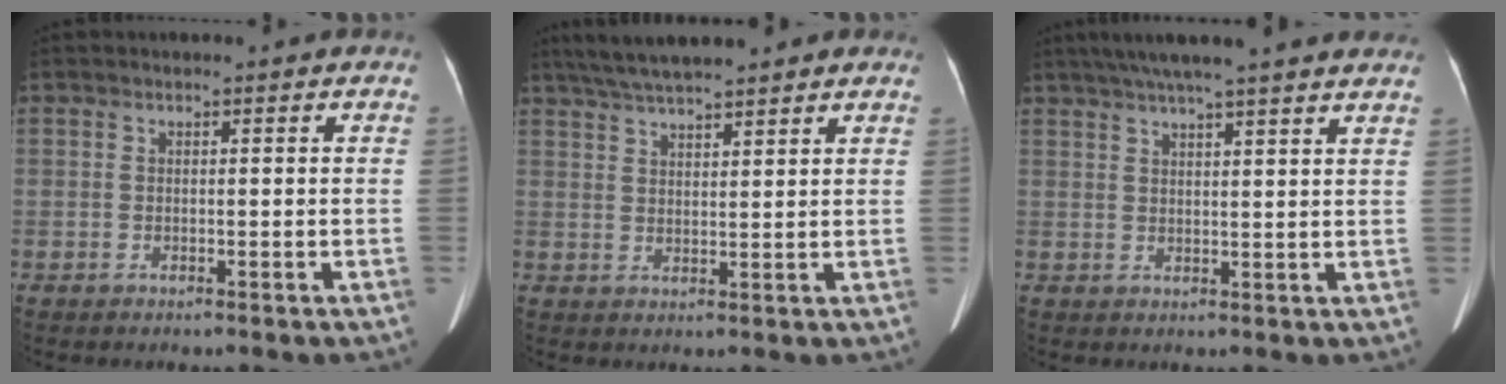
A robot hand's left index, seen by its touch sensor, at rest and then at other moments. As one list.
[{"total": 9.8, "force": [8.3, 1.5, 5.0], "torque": [-0.078, 0.034, 0.128]}, {"total": 16.8, "force": [14.2, 0.3, 8.9], "torque": [-0.144, 0.037, 0.182]}]